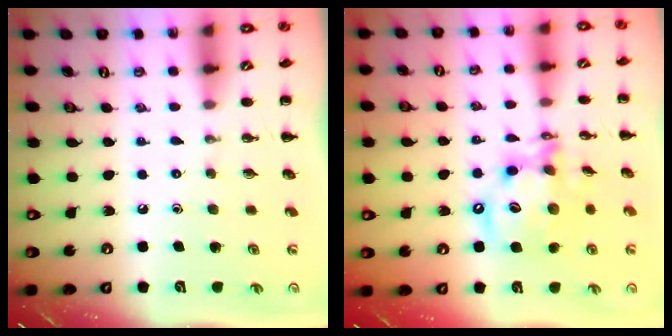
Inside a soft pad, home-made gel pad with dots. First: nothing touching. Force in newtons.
{"total": 13.7, "press": 13.3, "slide": 3.5}